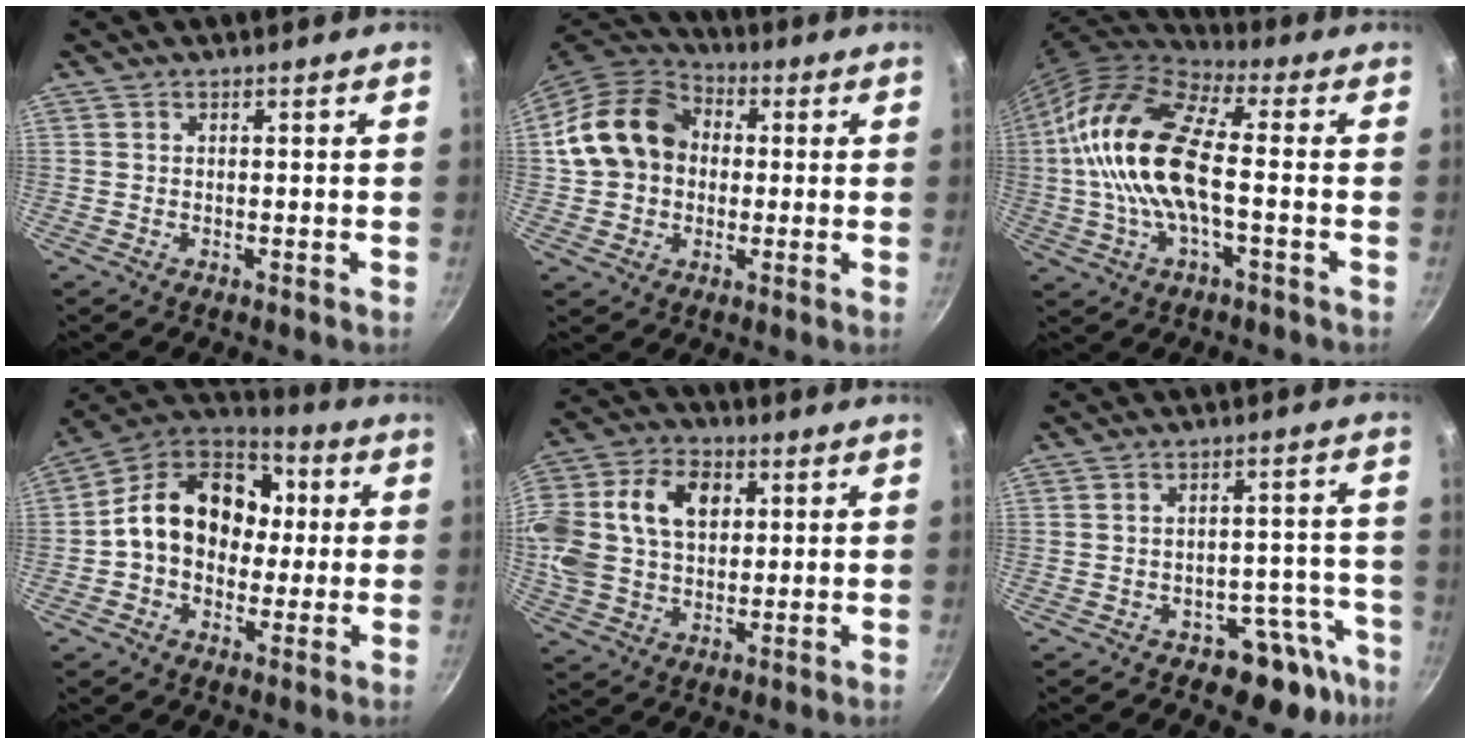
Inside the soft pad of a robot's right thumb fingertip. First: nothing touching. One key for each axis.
{"total": 16.1, "fx": 1.6, "fy": 12.9, "fz": 9.5, "tx": -0.151, "ty": 0.034, "tz": 0.019}
{"total": 18.1, "fx": -0.5, "fy": 7.8, "fz": 16.4, "tx": -0.310, "ty": 0.029, "tz": -0.022}
{"total": 18.0, "fx": 1.3, "fy": 14.1, "fz": 11.2, "tx": -0.143, "ty": 0.037, "tz": 0.004}
{"total": 22.9, "fx": 5.5, "fy": 16.5, "fz": 14.9, "tx": -0.317, "ty": 0.029, "tz": 0.091}
{"total": 9.7, "fx": -6.5, "fy": 6.0, "fz": 4.0, "tx": 0.028, "ty": 0.066, "tz": -0.069}